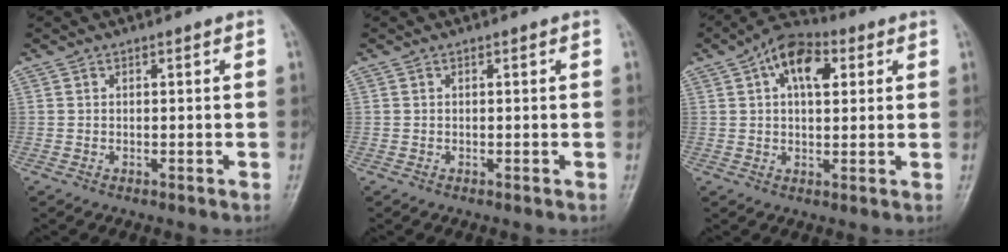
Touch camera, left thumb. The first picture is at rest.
{"total": 0.0}
{"total": 9.9, "force": [3.5, 5.6, 7.4], "torque": [-0.104, 0.011, 0.046]}